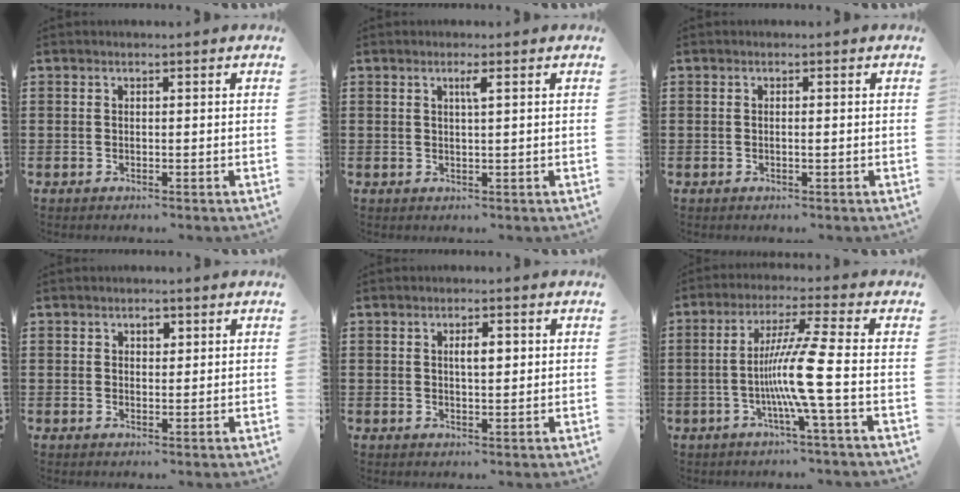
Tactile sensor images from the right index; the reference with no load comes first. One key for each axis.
{"total": 1.4, "fx": 0.6, "fy": -0.1, "fz": 1.3, "tx": -0.025, "ty": -0.001, "tz": 0.008}
{"total": 0.7, "fx": -0.1, "fy": 0.0, "fz": 0.7, "tx": -0.012, "ty": -0.004, "tz": -0.002}
{"total": 1.4, "fx": 0.7, "fy": 0.8, "fz": 0.8, "tx": -0.018, "ty": 0.006, "tz": 0.012}
{"total": 3.1, "fx": 0.5, "fy": 0.9, "fz": 2.9, "tx": -0.048, "ty": 0.001, "tz": 0.004}
{"total": 9.3, "fx": -2.2, "fy": -1.4, "fz": 9.0, "tx": -0.179, "ty": -0.018, "tz": -0.054}